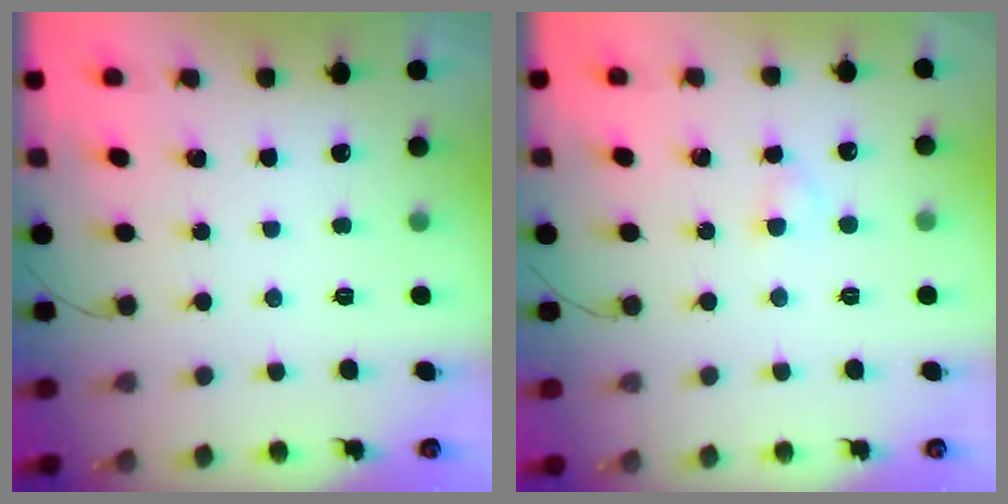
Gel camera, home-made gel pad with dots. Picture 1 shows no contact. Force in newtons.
{"total": 2.0, "press": 1.7, "slide": 1.0}